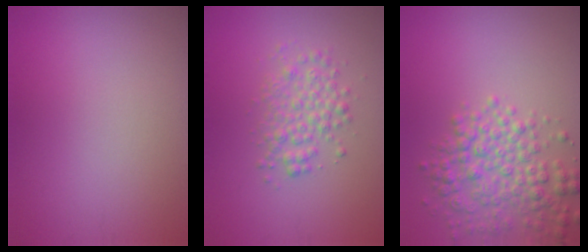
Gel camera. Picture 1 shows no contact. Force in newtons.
{"total": 2.8, "press": 2.8, "slide": 0.0}
{"total": 4.7, "press": 4.7, "slide": 0.2}